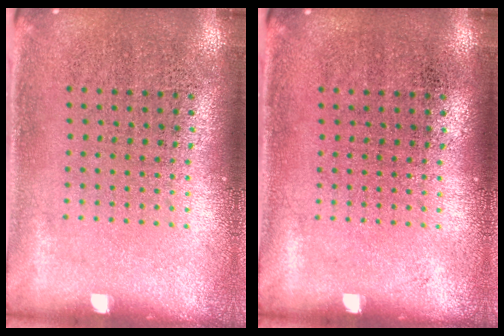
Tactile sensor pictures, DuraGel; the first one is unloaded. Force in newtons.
{"total": 0.0}